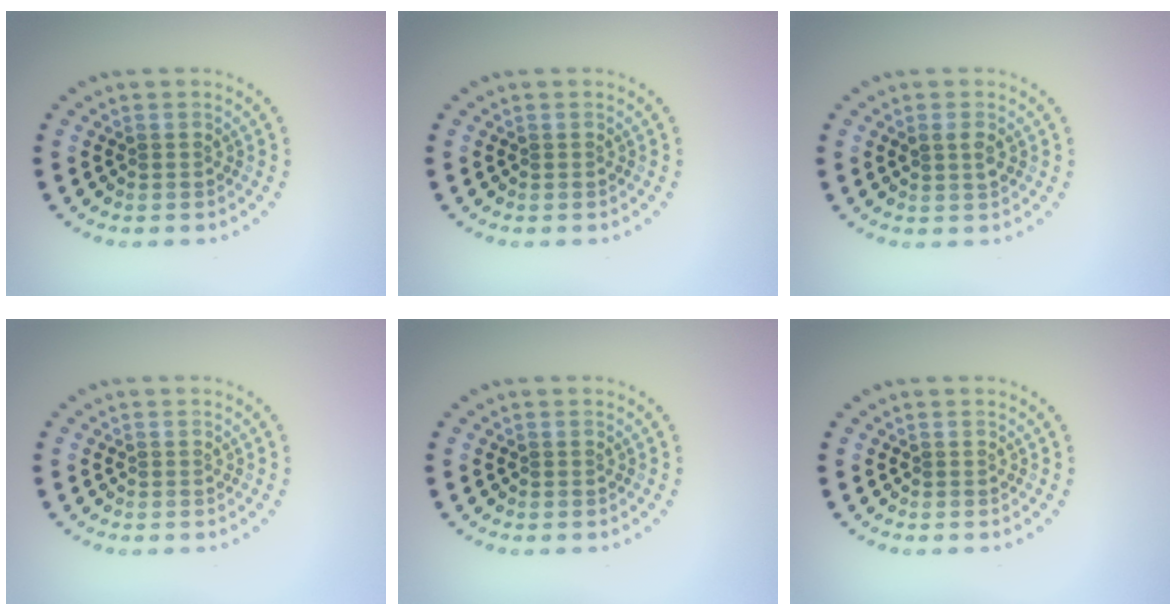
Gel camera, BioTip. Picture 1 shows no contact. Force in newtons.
{"total": 0.0}
{"total": 1.3, "press": 1.3, "slide": 0.2}
{"total": 0.0}
{"total": 0.0}
{"total": 0.0}